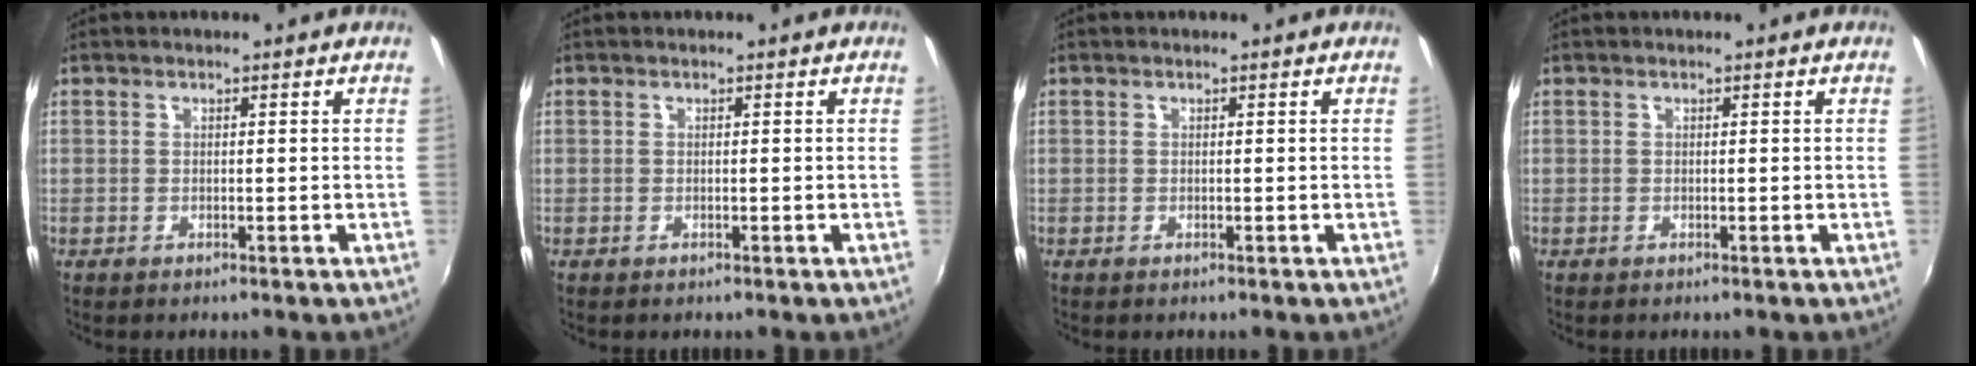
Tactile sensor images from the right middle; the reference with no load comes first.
{"total": 0.0}
{"total": 0.0}
{"total": 0.0}